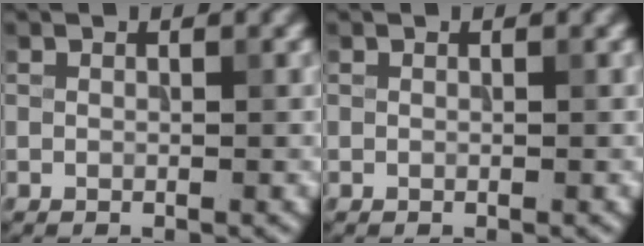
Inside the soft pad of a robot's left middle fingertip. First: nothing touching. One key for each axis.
{"total": 0.0}